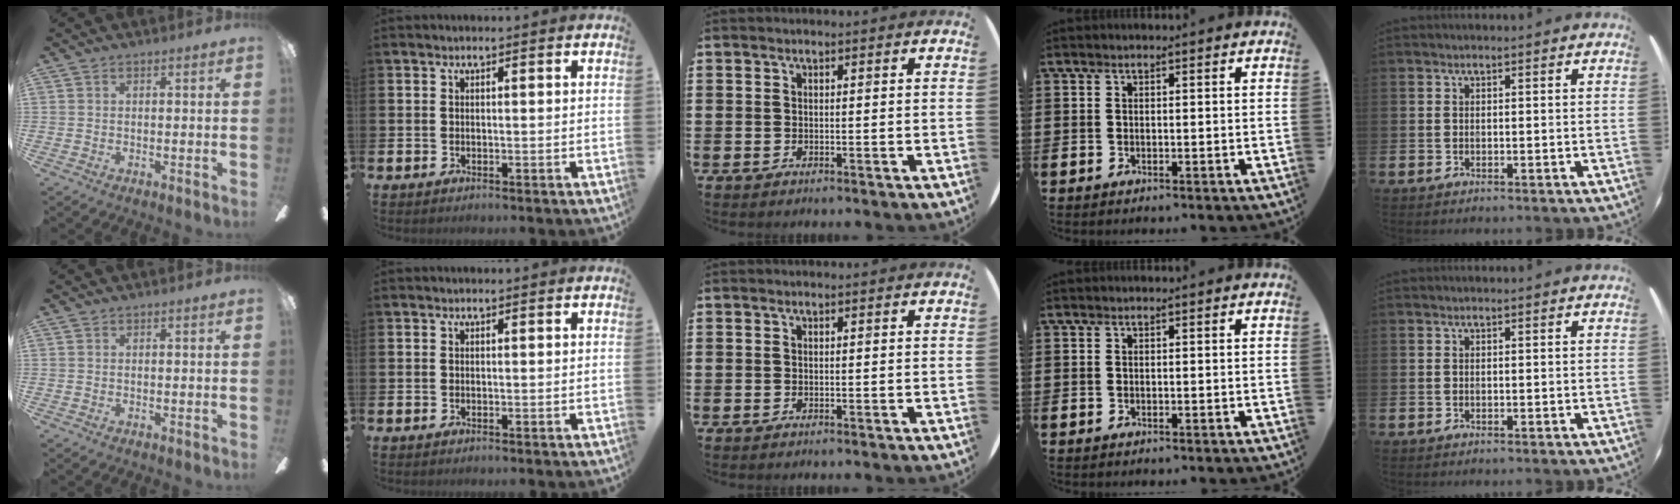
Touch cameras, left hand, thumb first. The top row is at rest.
{}